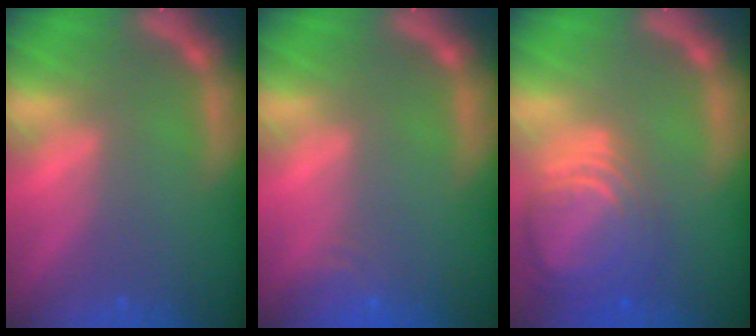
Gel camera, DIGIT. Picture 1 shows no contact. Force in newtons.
{"total": 2.4}
{"total": 9.0}